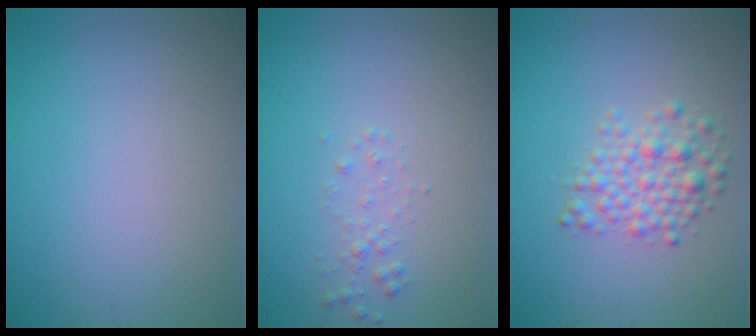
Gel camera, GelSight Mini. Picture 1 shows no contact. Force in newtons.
{"total": 1.0, "press": 1.0, "slide": 0.1}
{"total": 3.0, "press": 3.0, "slide": 0.2}